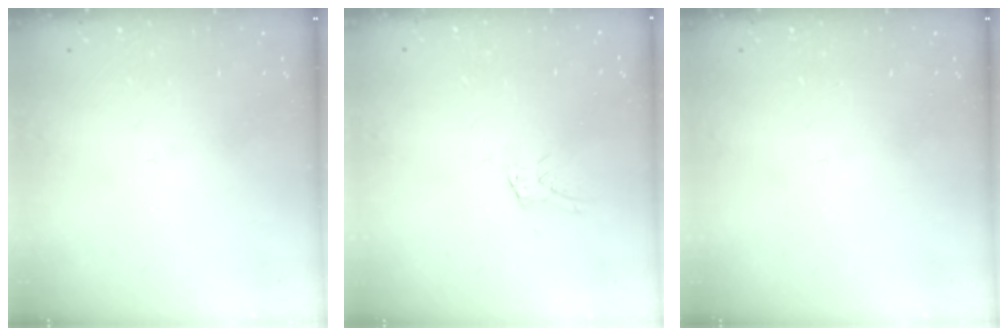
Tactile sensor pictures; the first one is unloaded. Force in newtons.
{"total": 5.0, "press": 4.9, "slide": 0.5}
{"total": 0.0}